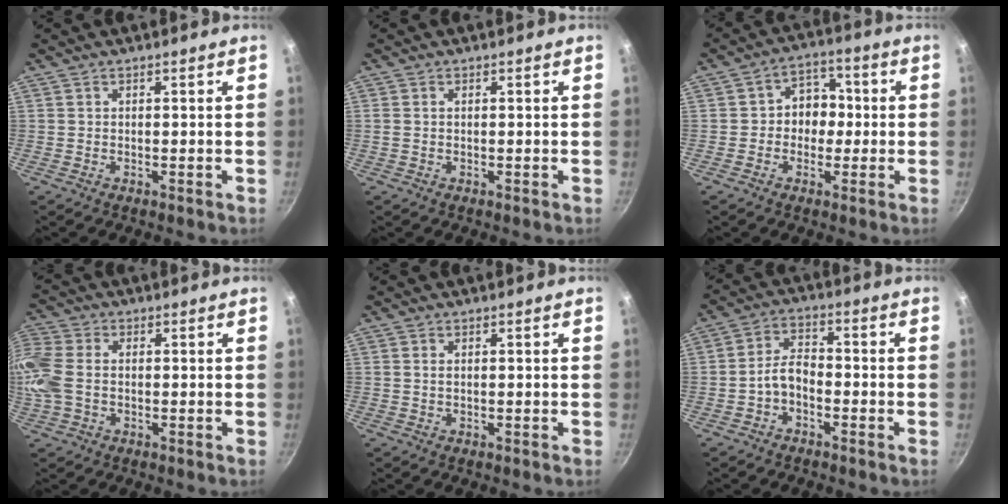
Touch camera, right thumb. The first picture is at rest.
{"total": 0.8, "force": [0.1, 0.5, 0.6], "torque": [-0.012, 0.002, 0.001]}
{"total": 7.2, "force": [-0.3, 6.1, 3.9], "torque": [0.000, 0.018, -0.015]}
{"total": 10.7, "force": [-0.4, 7.5, 7.6], "torque": [-0.178, 0.012, -0.021]}
{"total": 0.7, "force": [0.2, 0.4, 0.6], "torque": [-0.010, 0.001, 0.003]}
{"total": 5.2, "force": [-2.2, 3.1, 3.5], "torque": [-0.056, 0.034, -0.048]}